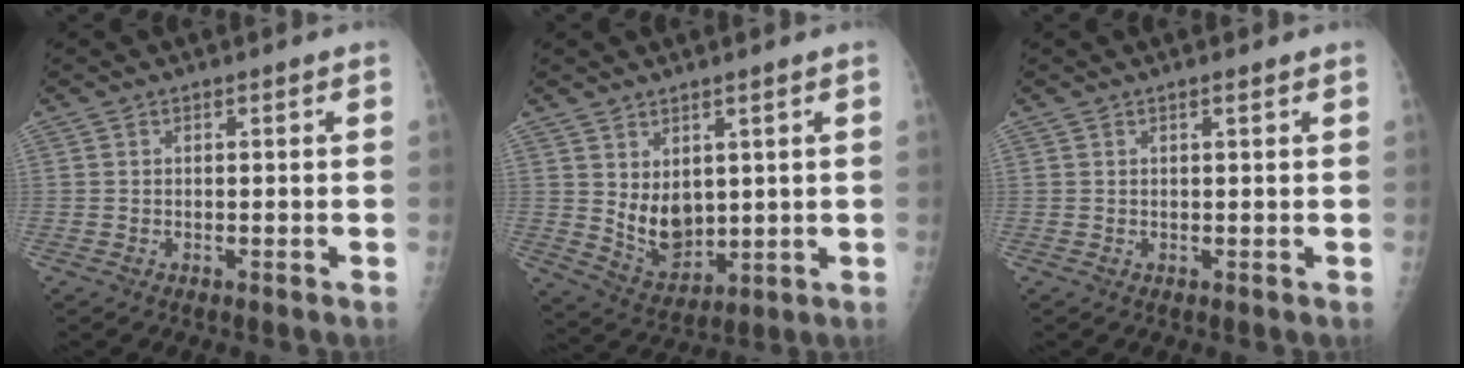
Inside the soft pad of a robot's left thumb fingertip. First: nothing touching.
{"total": 7.9, "force": [1.9, 5.2, 5.7], "torque": [-0.069, -0.029, 0.058]}
{"total": 0.7, "force": [0.5, 0.1, 0.5], "torque": [-0.007, 0.000, 0.008]}